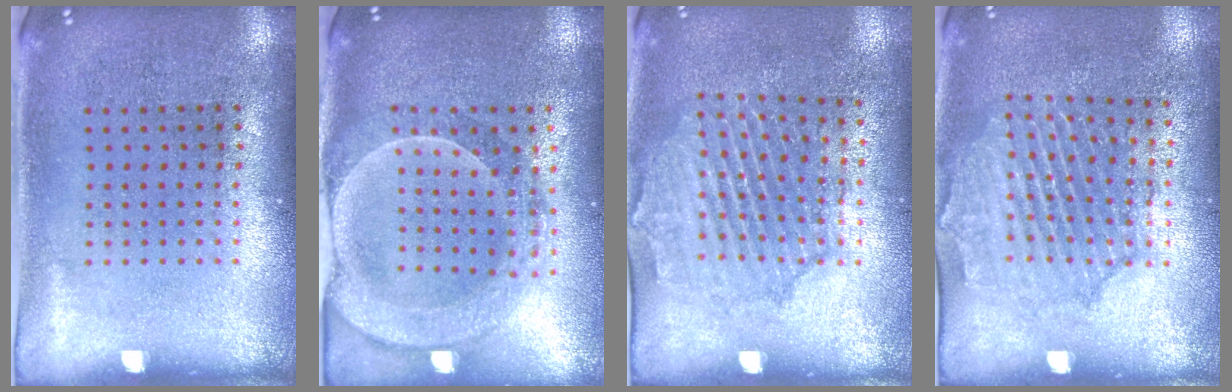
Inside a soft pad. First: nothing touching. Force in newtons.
{"total": 2.2, "press": 2.0, "slide": 0.9}
{"total": 1.6, "press": 1.6, "slide": 0.3}
{"total": 1.6, "press": 1.6, "slide": 0.2}